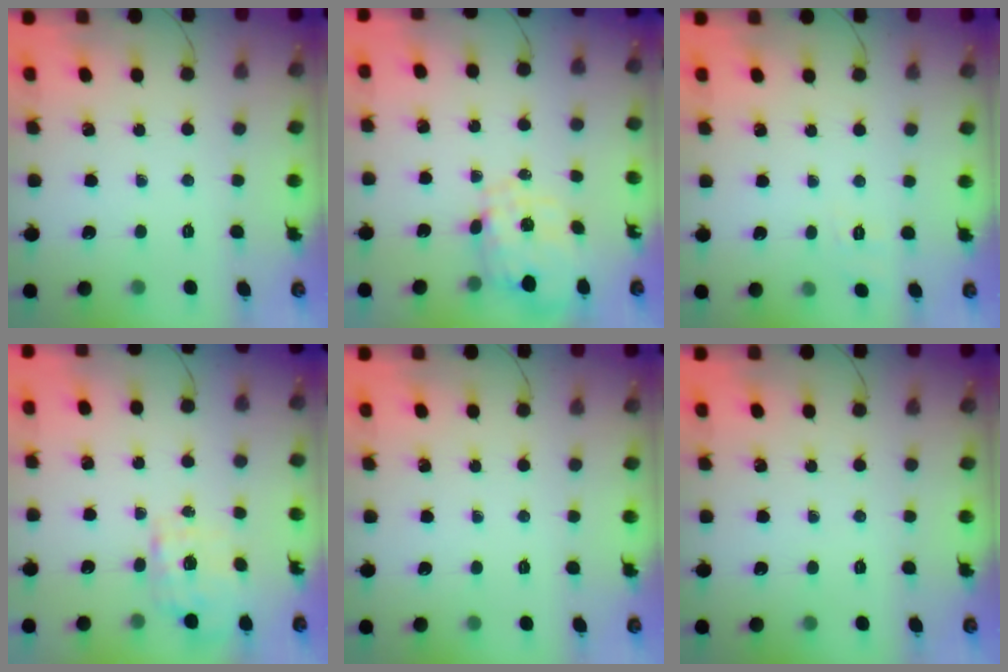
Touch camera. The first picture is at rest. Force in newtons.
{"total": 2.1, "press": 1.7, "slide": 1.1}
{"total": 6.7, "press": 6.5, "slide": 1.8}
{"total": 1.8, "press": 1.8, "slide": 0.5}
{"total": 0.0}
{"total": 0.0}